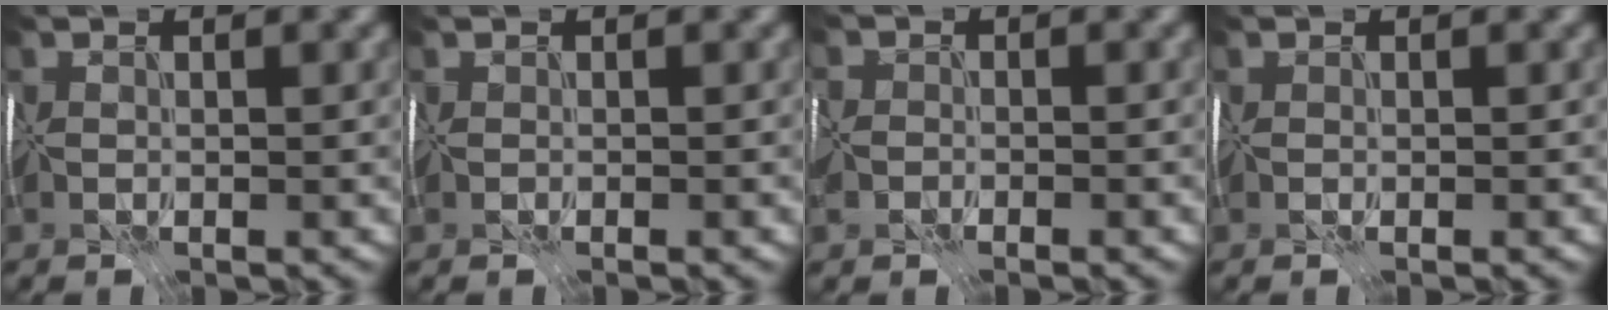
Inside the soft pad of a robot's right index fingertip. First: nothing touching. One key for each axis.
{"total": 0.0}
{"total": 4.1, "fx": -2.5, "fy": 2.8, "fz": 1.5, "tx": -0.031, "ty": -0.009, "tz": -0.051}
{"total": 0.0}